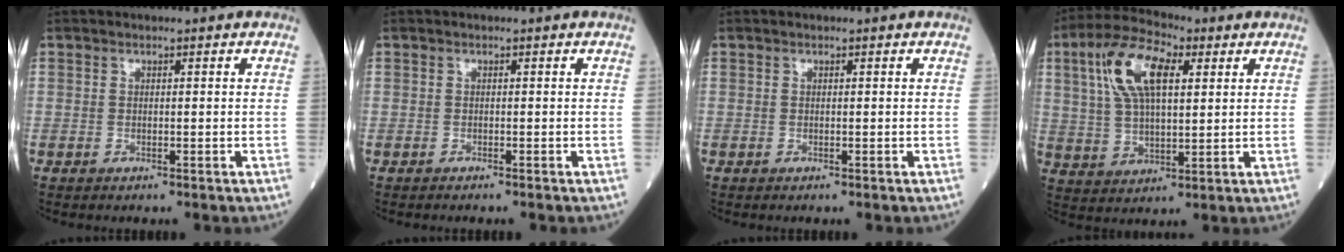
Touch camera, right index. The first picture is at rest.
{"total": 0.0}
{"total": 0.0}
{"total": 11.9, "force": [4.3, 4.6, 10.1], "torque": [-0.214, 0.026, 0.082]}